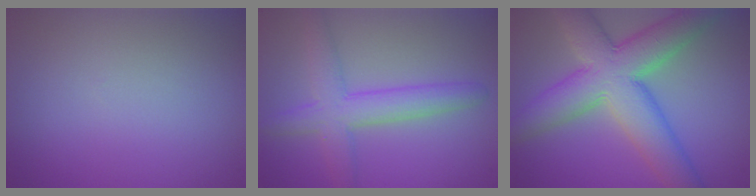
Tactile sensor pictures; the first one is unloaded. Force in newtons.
{"total": 4.4, "press": 4.4, "slide": 0.2}
{"total": 10.0, "press": 10.0, "slide": 0.6}